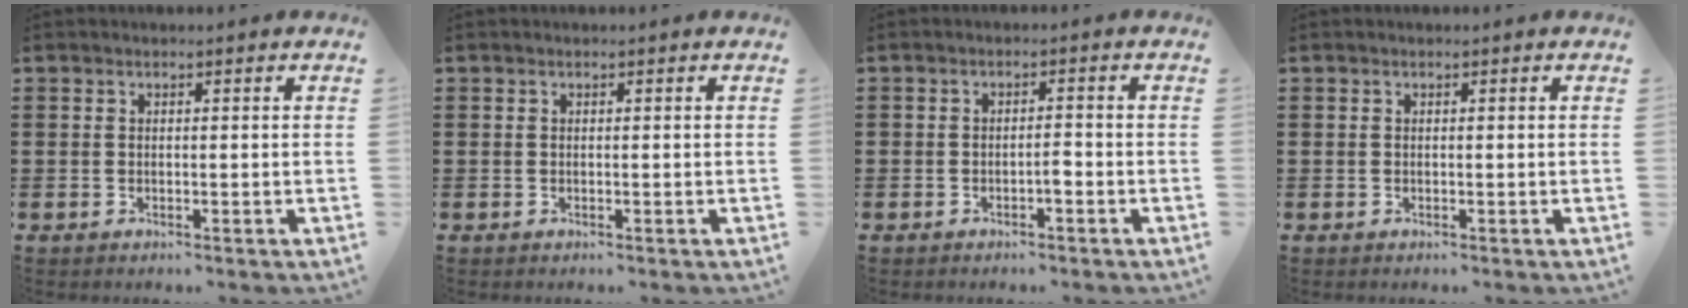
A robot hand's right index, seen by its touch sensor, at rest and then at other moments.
{"total": 0.0}
{"total": 1.7, "force": [-1.0, 0.4, 1.4], "torque": [-0.027, -0.001, -0.018]}
{"total": 0.0}